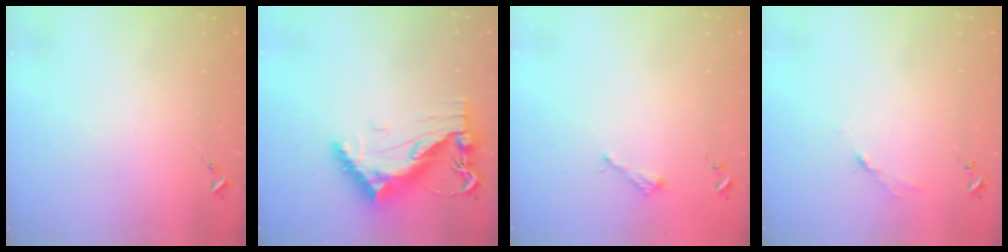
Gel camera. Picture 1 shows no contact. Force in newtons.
{"total": 11.9, "press": 11.9, "slide": 1.0}
{"total": 2.6, "press": 2.6, "slide": 0.3}
{"total": 2.7, "press": 2.7, "slide": 0.4}